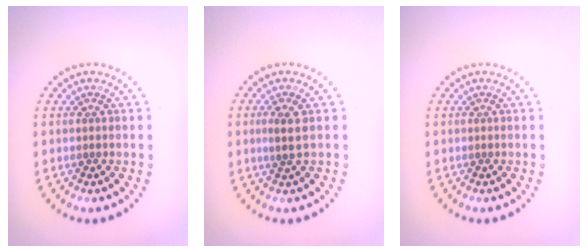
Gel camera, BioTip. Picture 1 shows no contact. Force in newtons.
{"total": 1.9, "press": 1.7, "slide": 0.7}
{"total": 0.0}